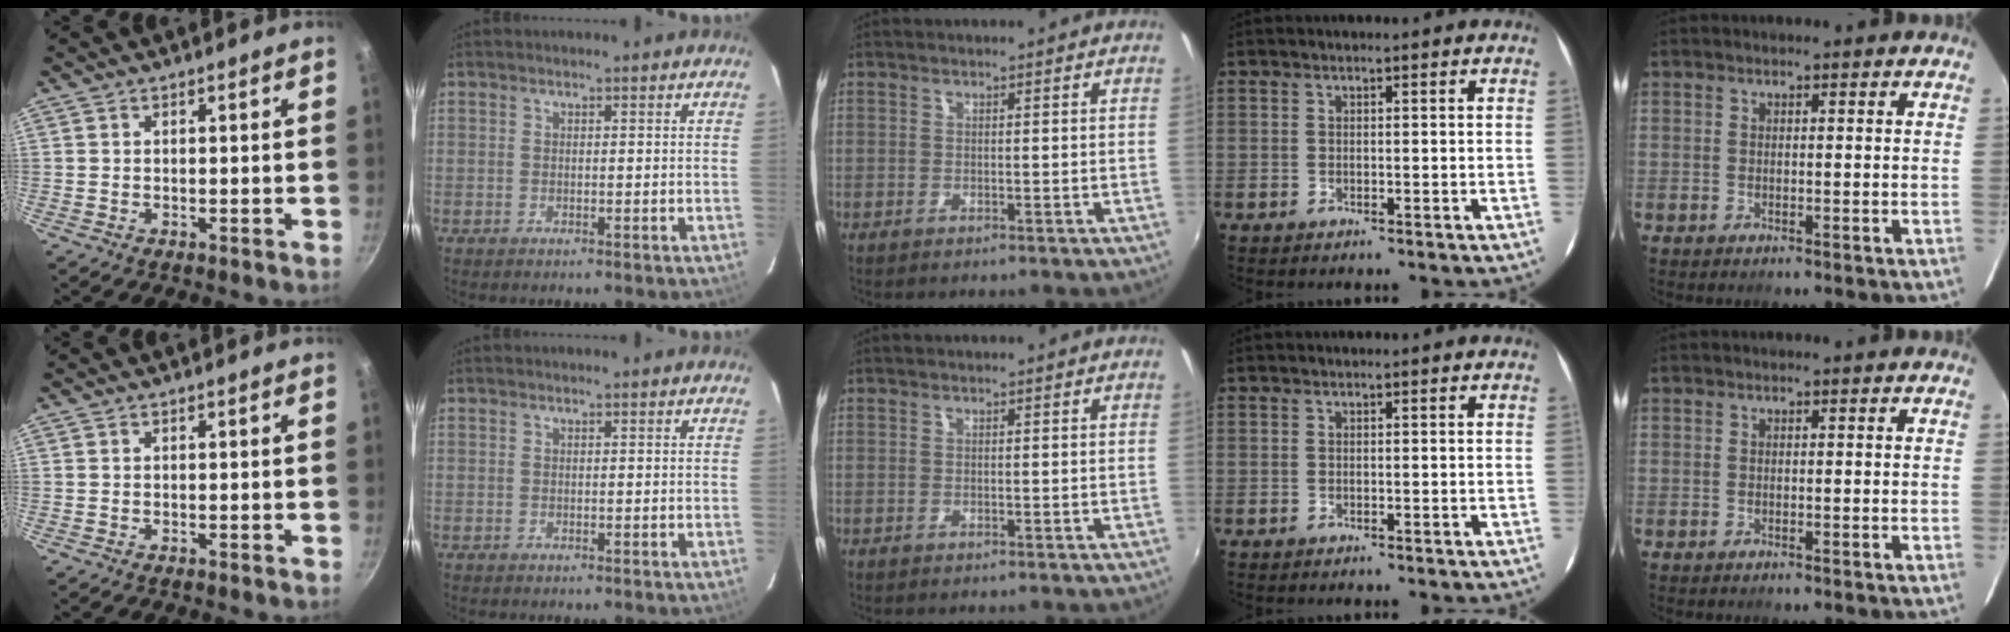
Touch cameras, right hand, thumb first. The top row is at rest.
{}